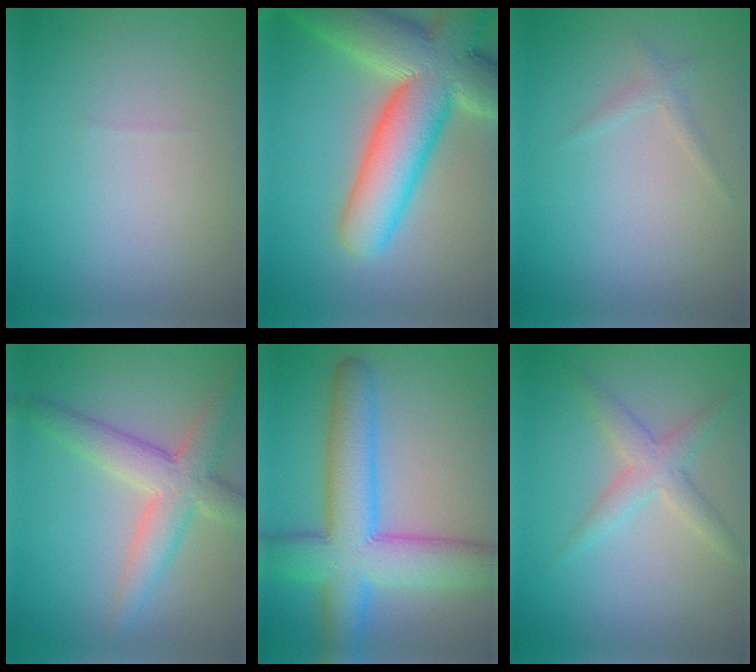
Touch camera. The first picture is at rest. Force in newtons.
{"total": 13.5, "press": 13.5, "slide": 1.2}
{"total": 1.0, "press": 1.0, "slide": 0.0}
{"total": 5.4, "press": 5.4, "slide": 0.4}
{"total": 9.8, "press": 9.8, "slide": 0.3}
{"total": 2.8, "press": 2.8, "slide": 0.1}